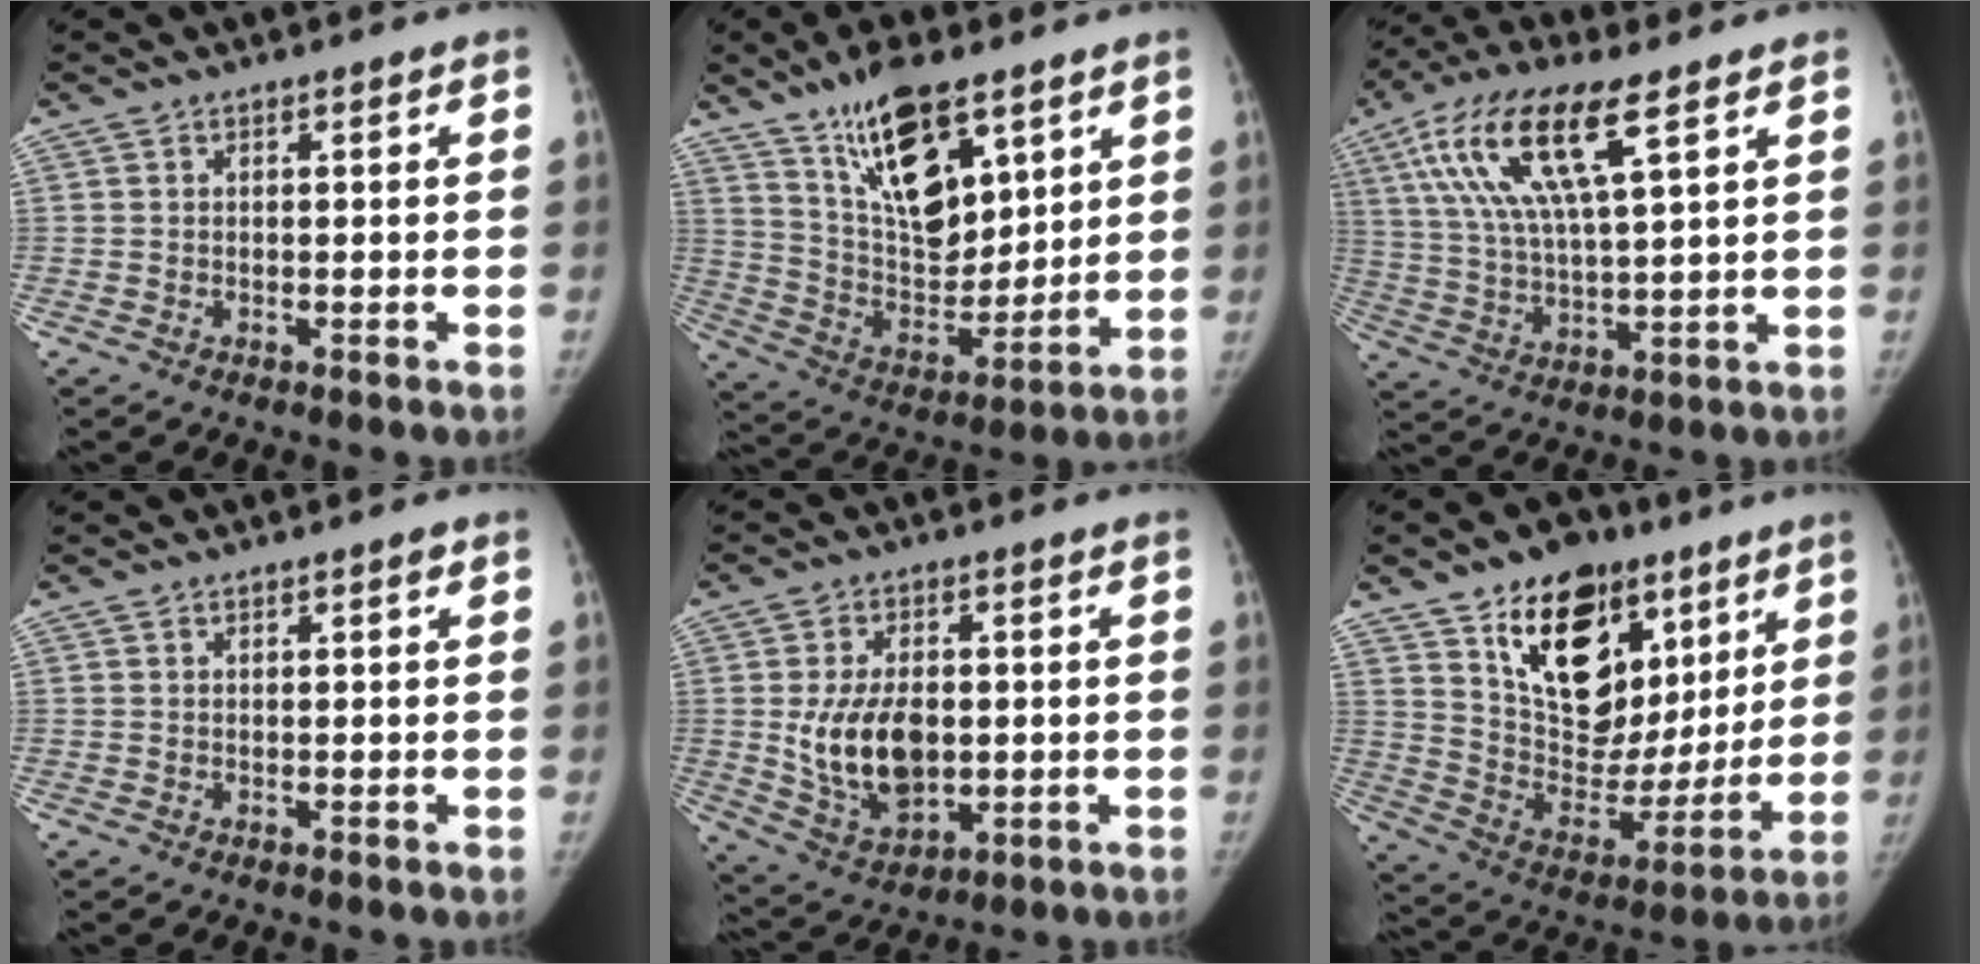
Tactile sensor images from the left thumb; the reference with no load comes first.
{"total": 18.4, "force": [10.9, 8.1, 12.4], "torque": [-0.169, -0.060, 0.207]}
{"total": 16.8, "force": [7.7, 4.9, 14.1], "torque": [-0.284, -0.011, 0.146]}
{"total": 0.8, "force": [0.5, 0.3, 0.6], "torque": [-0.004, 0.000, 0.007]}
{"total": 13.0, "force": [0.0, 8.2, 10.1], "torque": [-0.157, -0.010, 0.016]}
{"total": 23.6, "force": [12.1, 15.1, 13.5], "torque": [-0.152, -0.036, 0.208]}